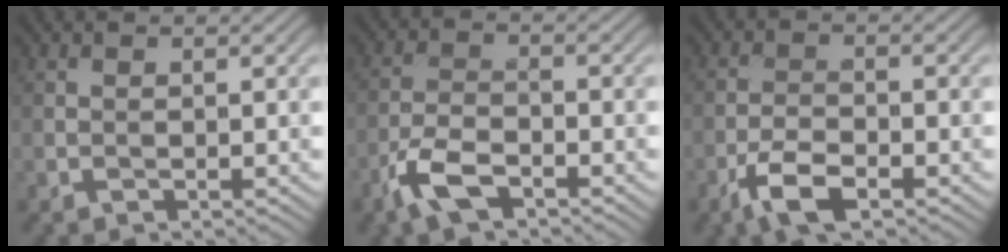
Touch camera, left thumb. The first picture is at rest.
{"total": 5.6, "force": [-3.6, 2.1, 3.6], "torque": [-0.084, -0.003, -0.082]}
{"total": 5.2, "force": [-3.3, 1.8, 3.6], "torque": [-0.076, -0.002, -0.069]}